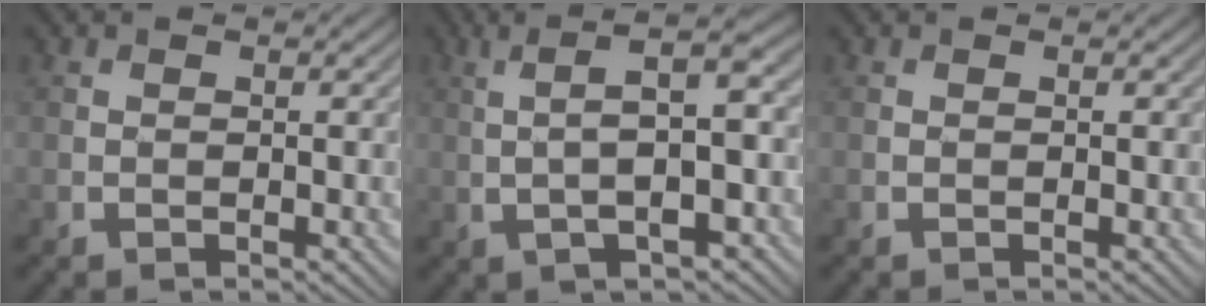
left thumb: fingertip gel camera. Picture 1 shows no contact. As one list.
[{"total": 7.6, "force": [0.5, 1.8, 7.4], "torque": [-0.132, 0.021, 0.004]}, {"total": 0.0}]